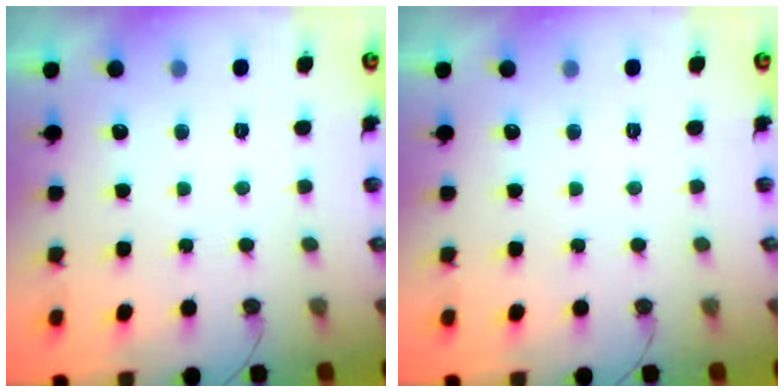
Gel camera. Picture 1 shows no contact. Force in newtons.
{"total": 0.0}